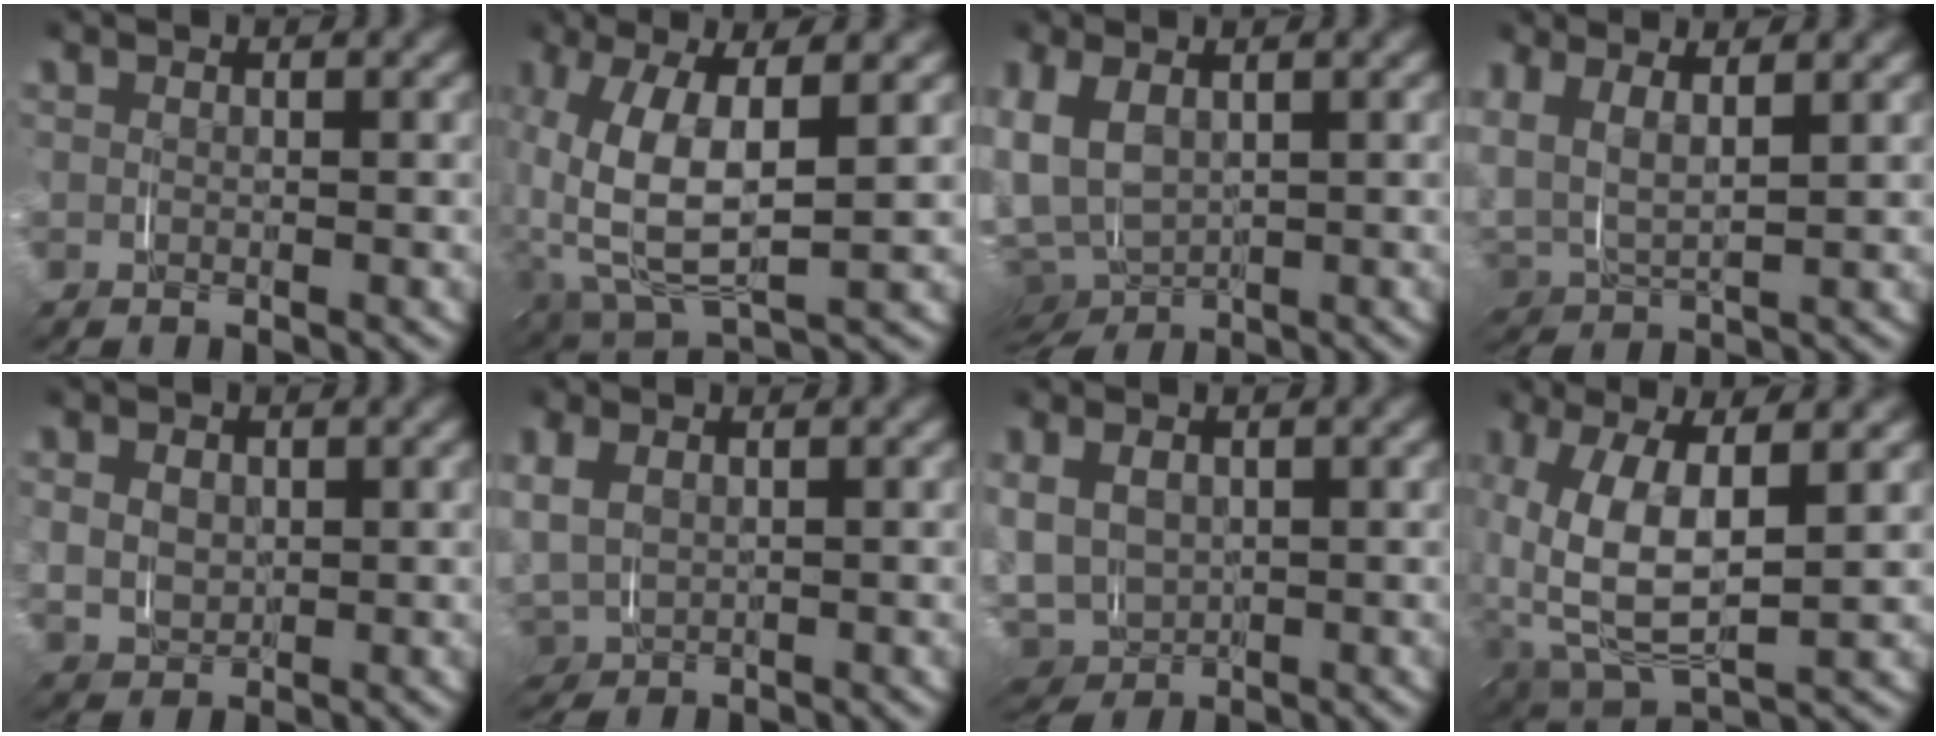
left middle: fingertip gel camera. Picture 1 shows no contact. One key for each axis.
{"total": 5.8, "fx": 0.5, "fy": 3.0, "fz": 5.0, "tx": -0.092, "ty": -0.006, "tz": 0.010}
{"total": 7.0, "fx": -2.2, "fy": 6.3, "fz": 2.2, "tx": -0.076, "ty": -0.033, "tz": -0.033}
{"total": 4.3, "fx": 1.8, "fy": 3.3, "fz": 2.1, "tx": -0.068, "ty": -0.011, "tz": 0.023}
{"total": 1.1, "fx": 0.3, "fy": 1.0, "fz": -0.3, "tx": 0.004, "ty": -0.011, "tz": 0.014}
{"total": 3.9, "fx": 0.1, "fy": 3.6, "fz": 1.4, "tx": -0.048, "ty": -0.014, "tz": 0.004}
{"total": 7.0, "fx": -1.3, "fy": 6.6, "fz": 2.0, "tx": -0.064, "ty": -0.031, "tz": -0.019}
{"total": 5.3, "fx": 0.4, "fy": 2.9, "fz": 4.4, "tx": -0.089, "ty": -0.012, "tz": 0.013}